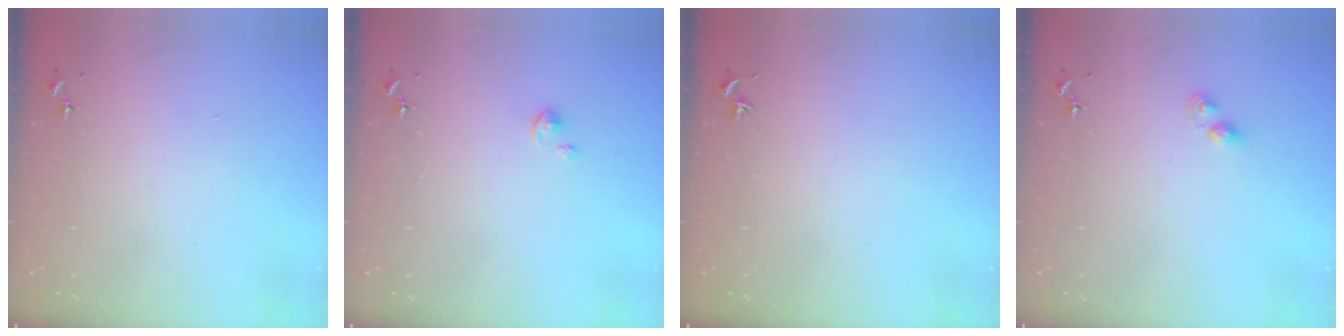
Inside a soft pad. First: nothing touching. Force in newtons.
{"total": 1.1, "press": 1.1, "slide": 0.3}
{"total": 0.0}
{"total": 3.5, "press": 3.5, "slide": 0.2}